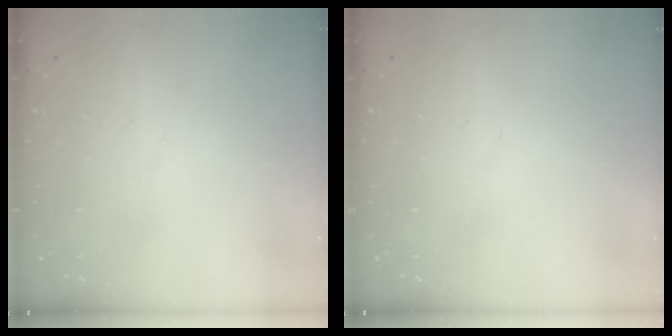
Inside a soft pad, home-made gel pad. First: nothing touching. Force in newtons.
{"total": 0.0}